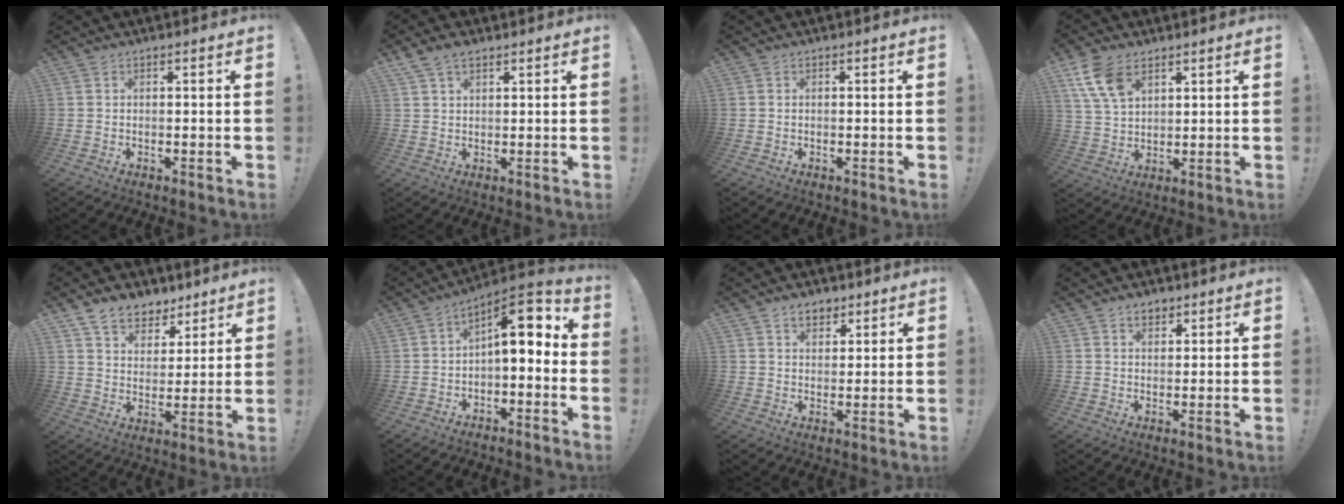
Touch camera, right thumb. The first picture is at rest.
{"total": 4.7, "force": [3.1, 2.6, 2.5], "torque": [-0.053, -0.005, 0.062]}
{"total": 0.0}
{"total": 10.6, "force": [5.6, 6.2, 6.5], "torque": [-0.118, -0.019, 0.109]}
{"total": 9.7, "force": [7.2, 6.0, 2.5], "torque": [-0.044, -0.049, 0.142]}
{"total": 9.2, "force": [1.9, 4.1, 8.0], "torque": [-0.101, -0.022, 0.031]}
{"total": 5.1, "force": [3.3, 3.4, 1.9], "torque": [-0.024, -0.010, 0.060]}
{"total": 3.4, "force": [2.2, 2.2, 1.3], "torque": [-0.015, -0.007, 0.039]}